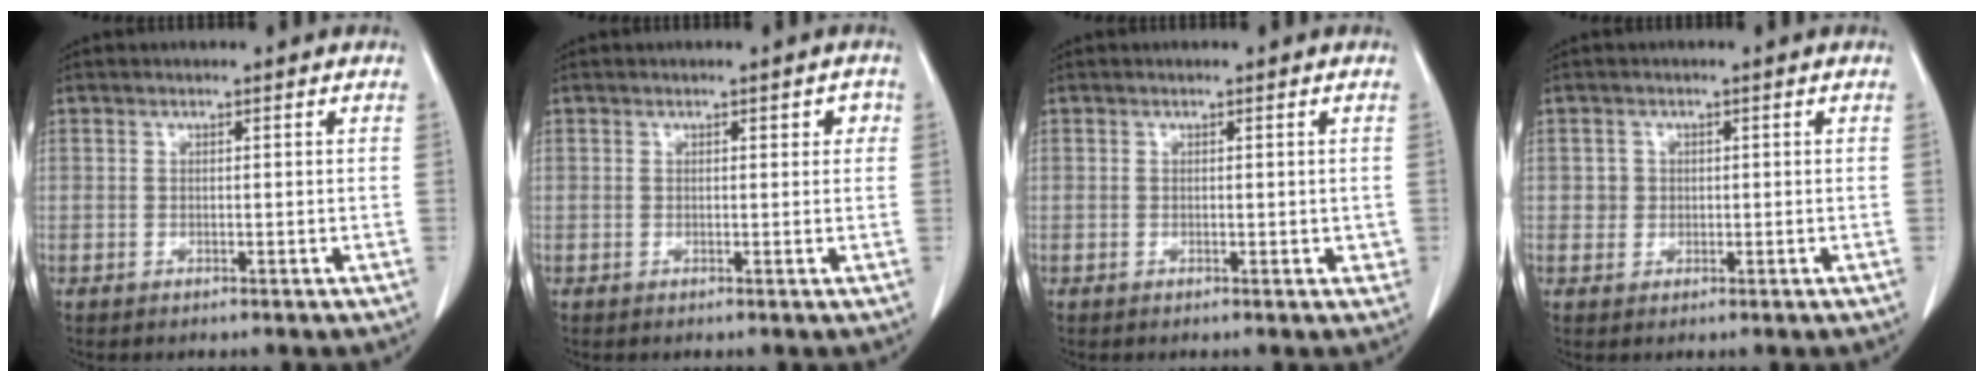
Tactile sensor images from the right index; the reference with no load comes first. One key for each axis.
{"total": 1.7, "fx": 0.6, "fy": 0.9, "fz": 1.4, "tx": -0.010, "ty": 0.008, "tz": 0.006}
{"total": 1.4, "fx": 0.0, "fy": 0.8, "fz": 1.2, "tx": -0.010, "ty": -0.002, "tz": 0.003}
{"total": 1.7, "fx": 0.2, "fy": 1.7, "fz": 0.3, "tx": 0.001, "ty": 0.003, "tz": 0.003}